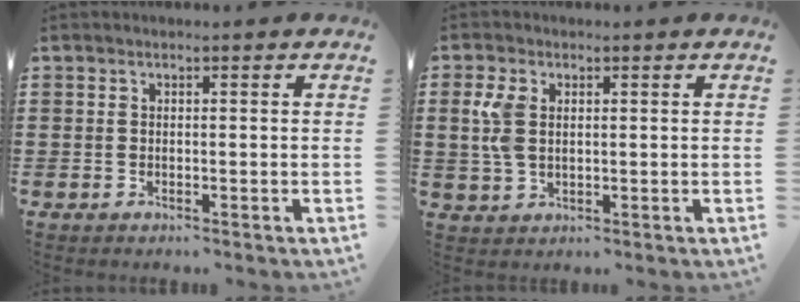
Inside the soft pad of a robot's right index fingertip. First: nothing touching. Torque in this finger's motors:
{"motor_torque": [0.19, -0.07, 0.15, 0.11]}